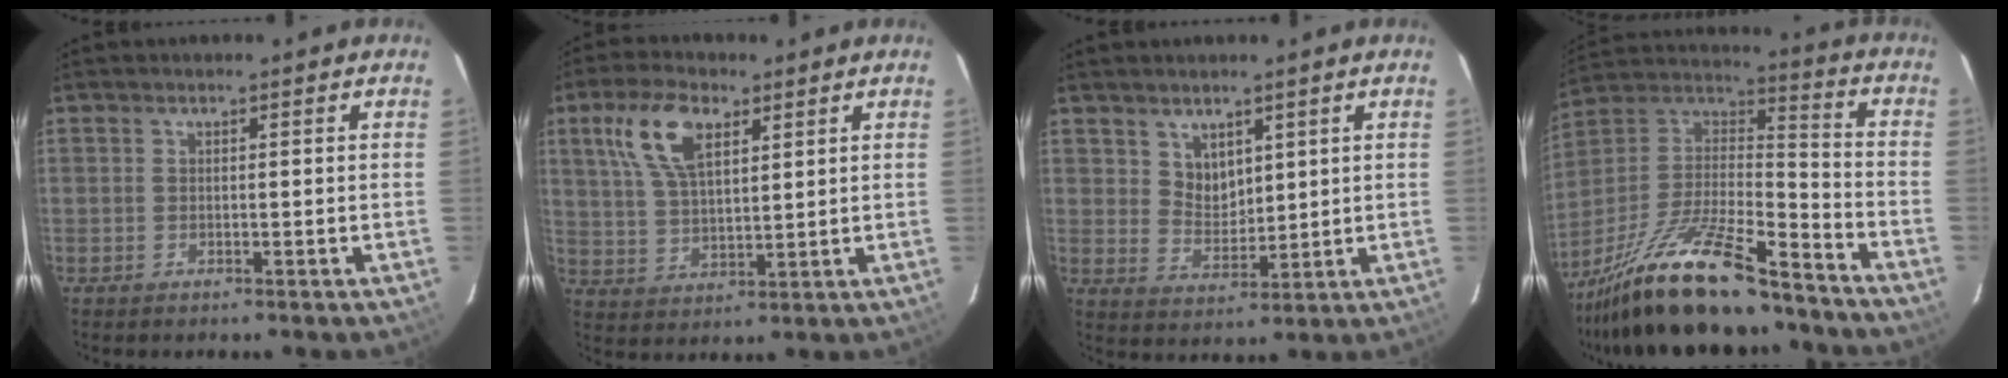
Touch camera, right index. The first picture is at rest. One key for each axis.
{"total": 10.8, "fx": 5.1, "fy": 5.0, "fz": 8.1, "tx": -0.162, "ty": 0.019, "tz": 0.102}
{"total": 5.0, "fx": 3.0, "fy": 3.4, "fz": 2.0, "tx": -0.025, "ty": 0.001, "tz": 0.064}
{"total": 25.1, "fx": -19.2, "fy": 6.0, "fz": 15.1, "tx": -0.299, "ty": -0.027, "tz": -0.321}